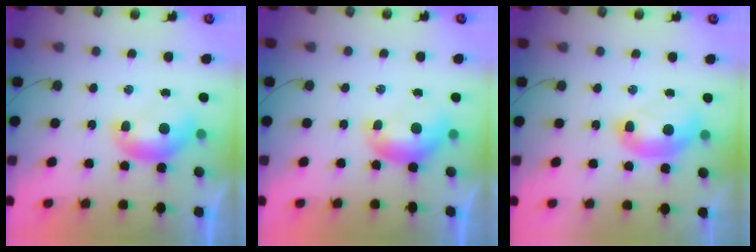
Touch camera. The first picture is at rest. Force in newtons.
{"total": 0.6, "press": 0.1, "slide": 0.6}
{"total": 2.6, "press": 2.6, "slide": 0.6}